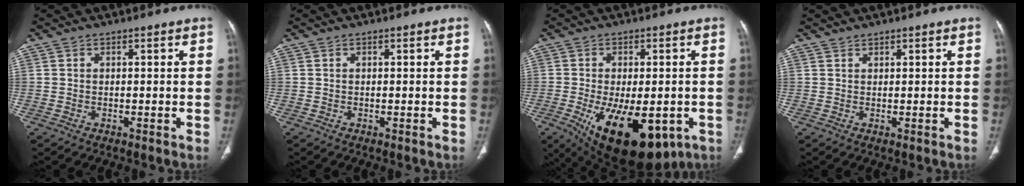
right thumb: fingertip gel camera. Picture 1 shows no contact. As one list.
[{"total": 0.0}, {"total": 19.6, "force": [-7.5, 9.5, 15.4], "torque": [-0.218, -0.012, -0.090]}, {"total": 0.7, "force": [0.7, 0.1, 0.0], "torque": [0.002, -0.007, 0.014]}]